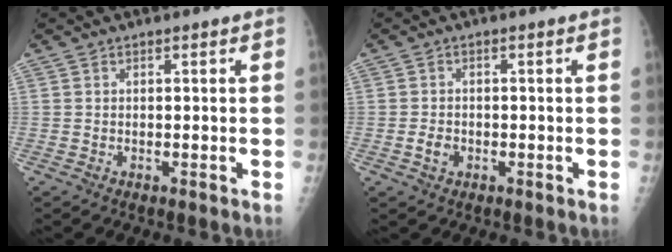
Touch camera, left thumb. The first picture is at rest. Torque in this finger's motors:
{"motor_torque": [-0.17, 0.19, 0.23, 0.08, 0.00]}